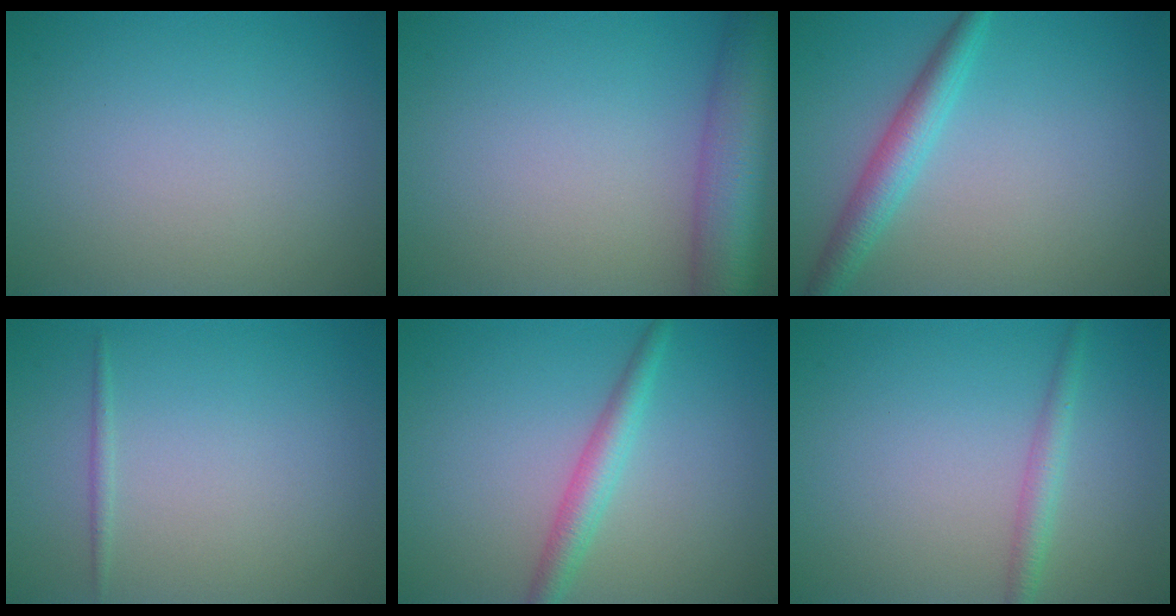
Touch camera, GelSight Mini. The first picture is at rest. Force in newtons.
{"total": 8.5, "press": 8.5, "slide": 0.5}
{"total": 3.3, "press": 3.3, "slide": 0.1}
{"total": 0.6, "press": 0.6, "slide": 0.0}
{"total": 2.7, "press": 2.7, "slide": 0.1}
{"total": 1.9, "press": 1.9, "slide": 0.0}